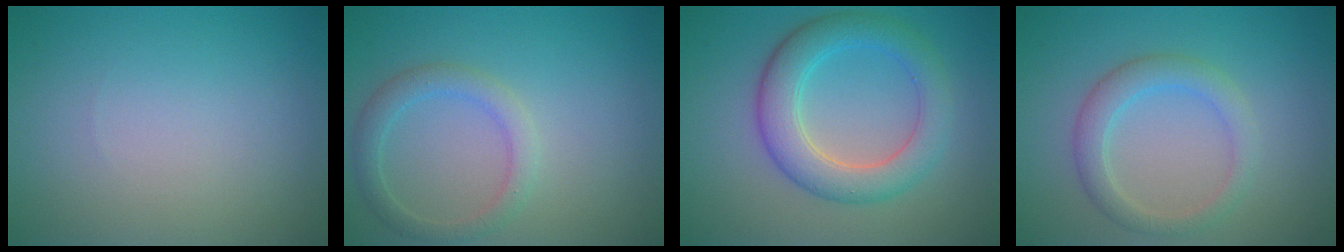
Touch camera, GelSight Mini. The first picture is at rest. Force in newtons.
{"total": 2.5, "press": 2.5, "slide": 0.1}
{"total": 5.4, "press": 5.4, "slide": 0.1}
{"total": 3.0, "press": 3.0, "slide": 0.0}